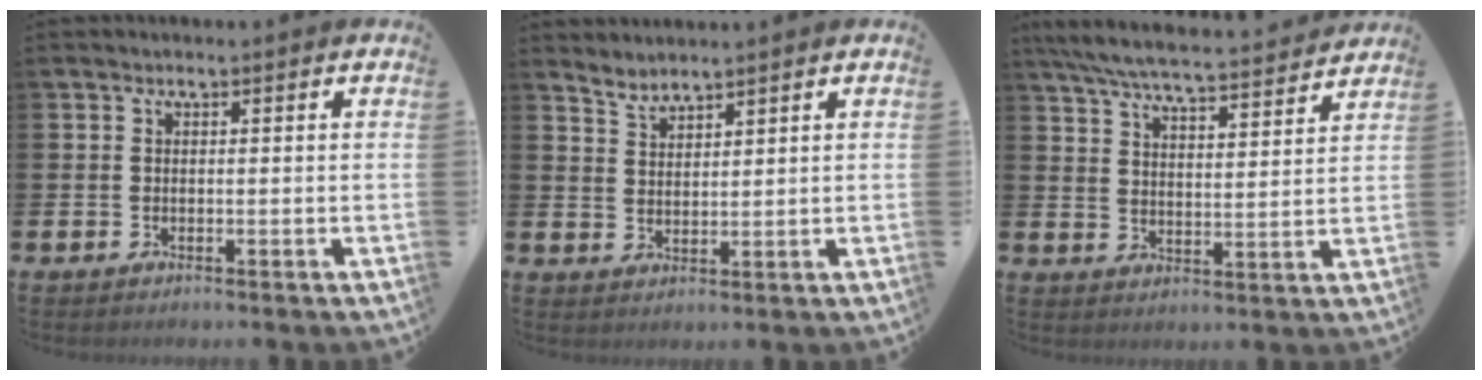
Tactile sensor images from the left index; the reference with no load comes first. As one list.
[{"total": 2.6, "force": [2.6, 0.1, -0.2], "torque": [-0.011, -0.011, 0.050]}, {"total": 6.9, "force": [6.5, 0.5, 2.2], "torque": [-0.071, -0.042, 0.115]}]